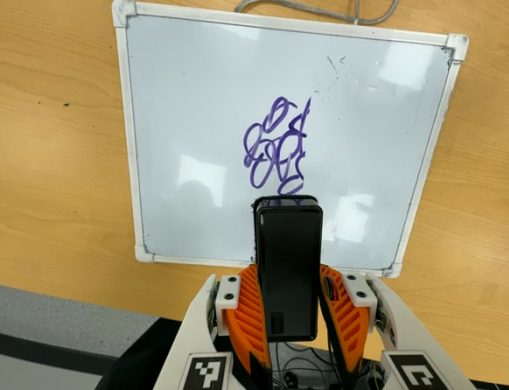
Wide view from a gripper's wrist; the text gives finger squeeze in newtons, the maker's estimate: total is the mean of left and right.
{"total": 8.8, "left": 7.4, "right": 10.2}